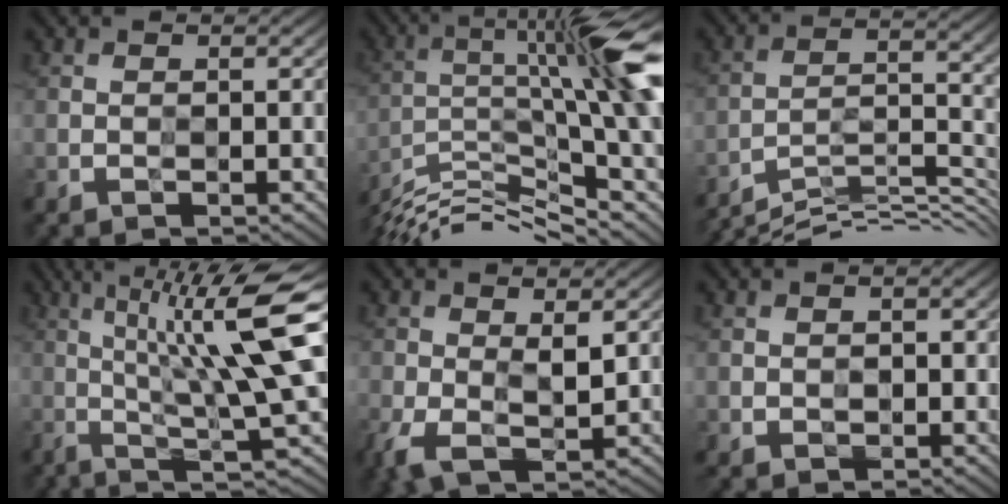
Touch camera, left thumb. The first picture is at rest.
{"total": 14.7, "force": [-3.7, 2.5, 14.0], "torque": [-0.232, -0.003, -0.058]}
{"total": 13.0, "force": [-10.5, 1.9, 7.4], "torque": [-0.127, 0.008, -0.175]}
{"total": 15.3, "force": [2.5, 2.2, 14.9], "torque": [-0.248, 0.011, 0.060]}
{"total": 5.4, "force": [-0.3, 2.9, 4.5], "torque": [-0.106, -0.013, -0.004]}
{"total": 1.4, "force": [0.3, 1.2, 0.4], "torque": [-0.013, -0.008, 0.008]}